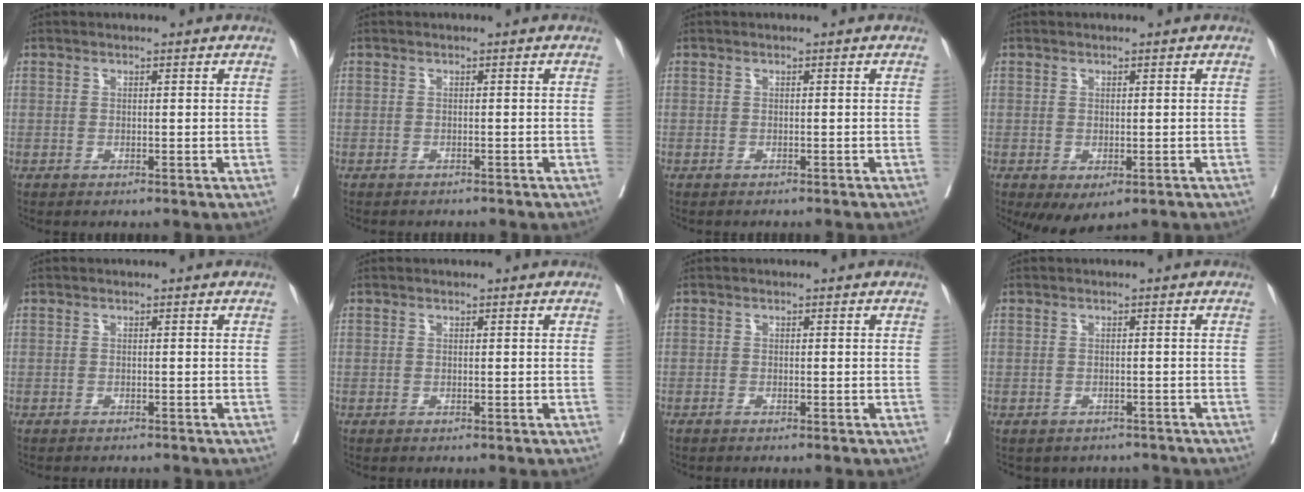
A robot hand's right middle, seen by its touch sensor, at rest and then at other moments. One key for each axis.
{"total": 3.2, "fx": -2.9, "fy": 0.9, "fz": 0.9, "tx": -0.013, "ty": -0.003, "tz": -0.037}
{"total": 2.4, "fx": -2.2, "fy": 0.3, "fz": 0.8, "tx": -0.012, "ty": -0.002, "tz": -0.028}
{"total": 4.7, "fx": -2.4, "fy": 2.3, "fz": 3.3, "tx": -0.038, "ty": -0.012, "tz": -0.028}
{"total": 3.7, "fx": -3.4, "fy": 0.9, "fz": 1.1, "tx": -0.012, "ty": -0.003, "tz": -0.044}
{"total": 0.0}
{"total": 1.2, "fx": -1.1, "fy": 0.0, "fz": 0.6, "tx": -0.011, "ty": -0.003, "tz": -0.015}
{"total": 5.0, "fx": -4.5, "fy": 2.3, "fz": 0.2, "tx": 0.005, "ty": 0.009, "tz": -0.050}